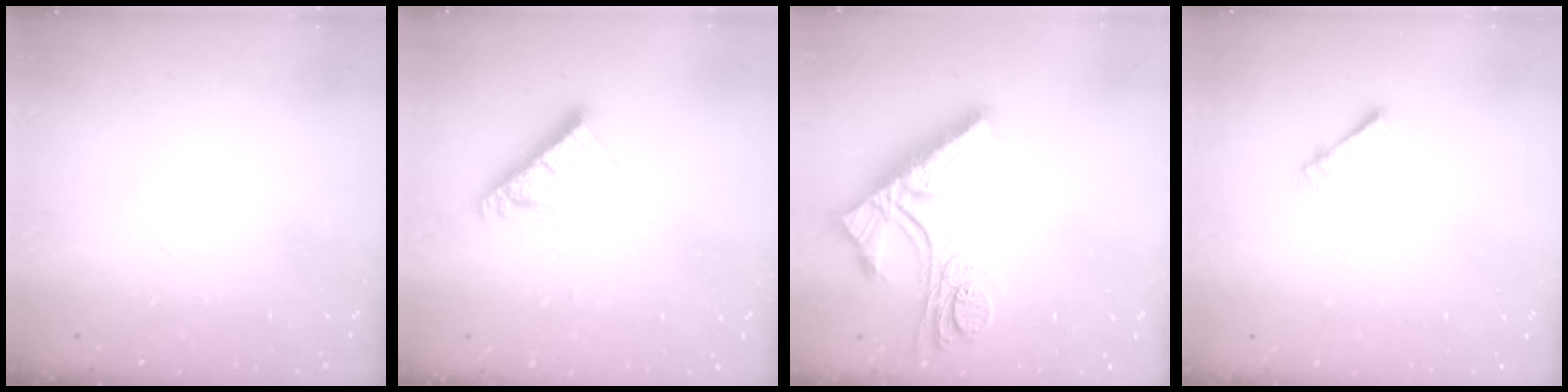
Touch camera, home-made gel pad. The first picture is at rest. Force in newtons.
{"total": 8.4, "press": 8.4, "slide": 0.3}
{"total": 15.8, "press": 15.8, "slide": 0.6}
{"total": 2.4, "press": 2.4, "slide": 0.2}